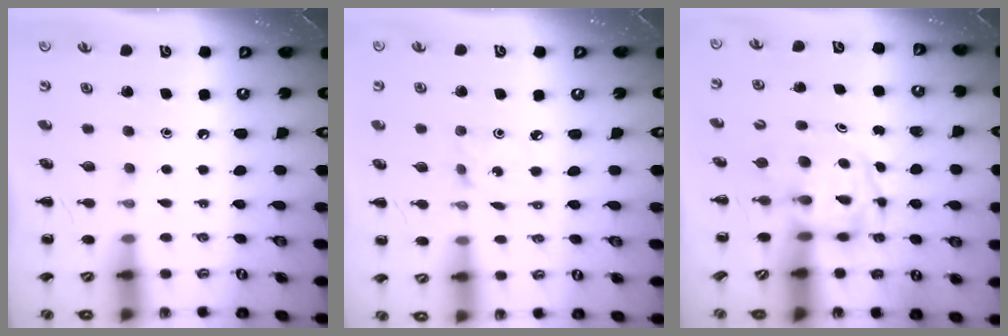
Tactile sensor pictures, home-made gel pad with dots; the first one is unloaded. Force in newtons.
{"total": 1.8, "press": 1.7, "slide": 0.5}
{"total": 3.9, "press": 3.8, "slide": 0.6}